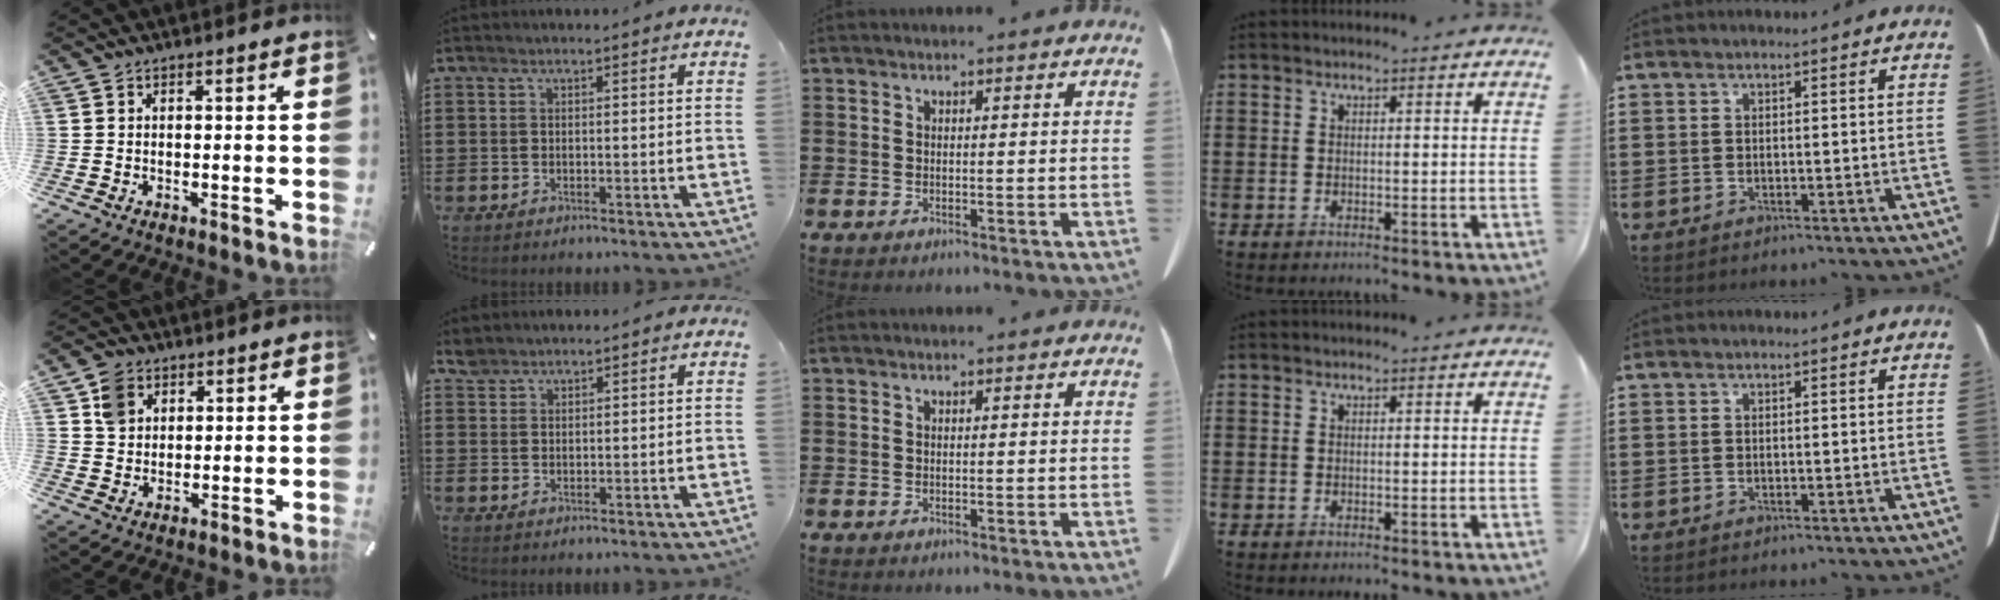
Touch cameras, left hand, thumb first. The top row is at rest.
{"thumb": {"total": 5.9, "force": [2.7, 4.9, 1.9], "torque": [-0.036, 0.006, 0.050]}, "index": {"total": 2.7, "force": [2.6, 0.9, 0.3], "torque": [-0.014, 0.000, 0.051]}}